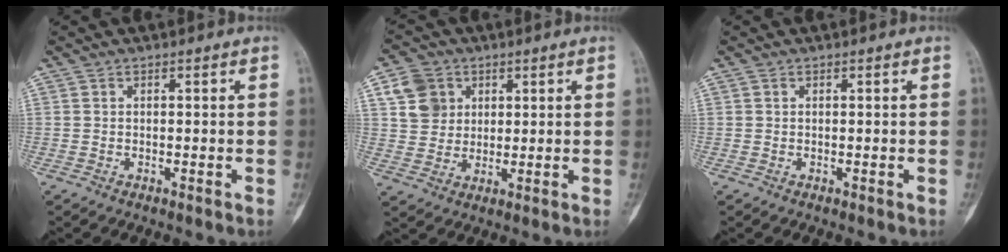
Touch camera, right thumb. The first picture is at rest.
{"total": 7.4, "force": [2.7, 6.4, 2.5], "torque": [-0.021, 0.000, 0.054]}
{"total": 0.0}